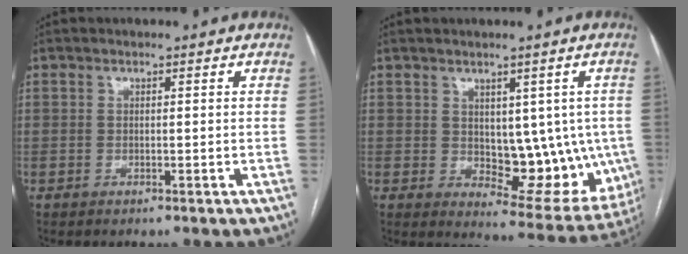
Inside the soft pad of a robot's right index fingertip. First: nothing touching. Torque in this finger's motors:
{"motor_torque": [0.71, 0.61, 0.03, 0.01]}